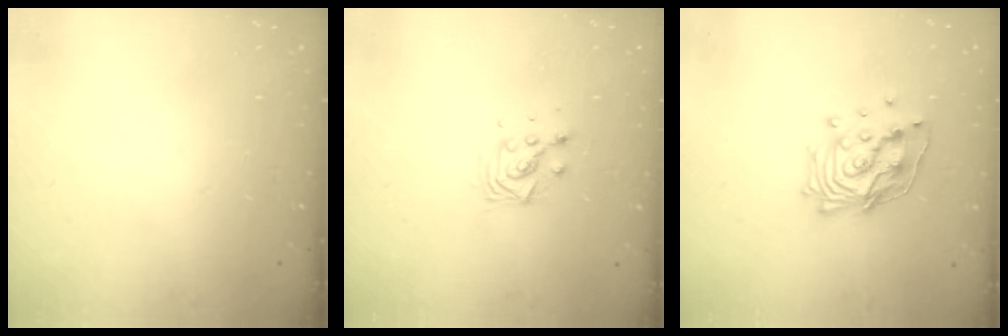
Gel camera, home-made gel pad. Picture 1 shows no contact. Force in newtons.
{"total": 6.1, "press": 6.1, "slide": 0.5}
{"total": 14.9, "press": 14.8, "slide": 1.4}